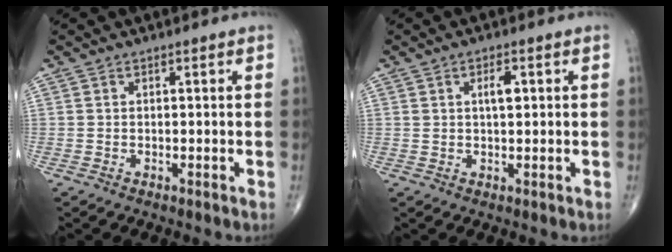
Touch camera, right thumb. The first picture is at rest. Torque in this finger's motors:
{"motor_torque": [0.28, 0.08, 0.05, 0.04, 0.01]}